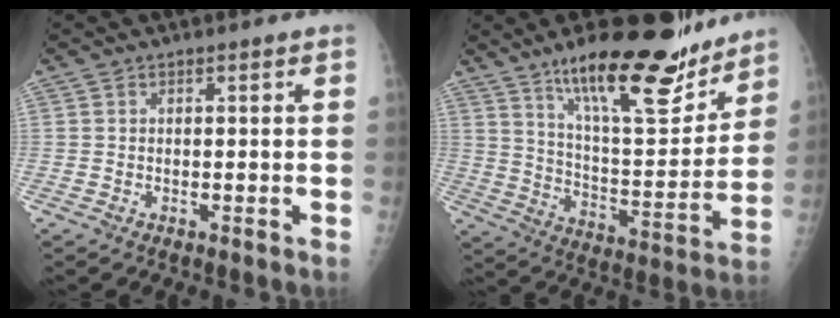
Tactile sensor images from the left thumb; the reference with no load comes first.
{"total": 21.7, "force": [15.5, 6.4, 13.8], "torque": [-0.173, -0.090, 0.251]}